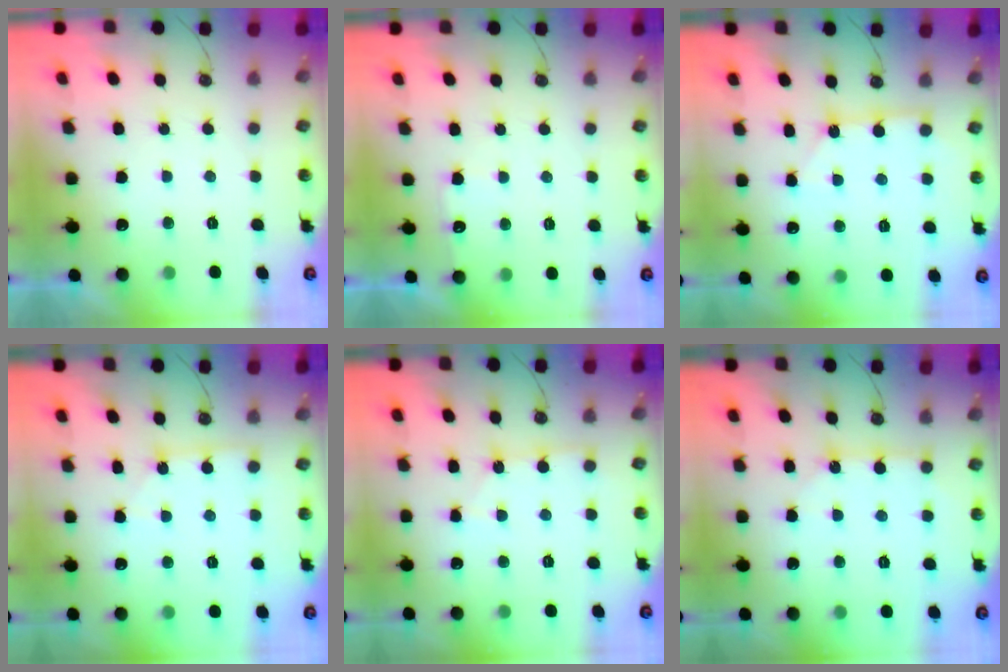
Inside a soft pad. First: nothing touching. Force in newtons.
{"total": 4.7, "press": 4.6, "slide": 0.8}
{"total": 2.8, "press": 2.8, "slide": 0.2}
{"total": 2.7, "press": 2.7, "slide": 0.4}
{"total": 3.8, "press": 3.8, "slide": 0.5}
{"total": 7.1, "press": 7.1, "slide": 0.3}